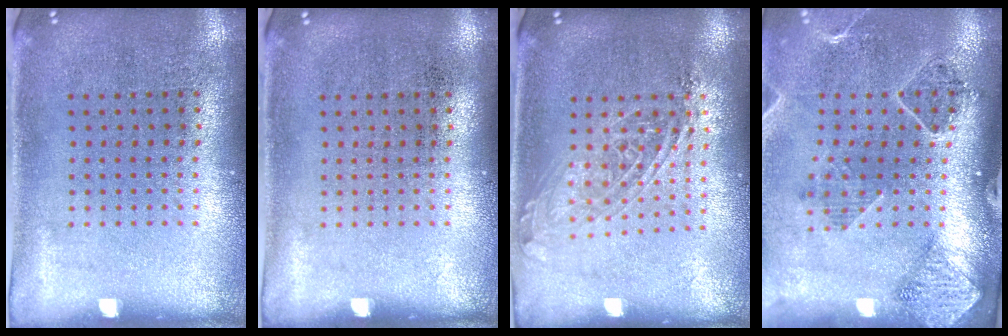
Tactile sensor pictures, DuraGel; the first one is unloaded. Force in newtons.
{"total": 0.0}
{"total": 1.5, "press": 1.2, "slide": 0.9}
{"total": 1.5, "press": 1.5, "slide": 0.1}